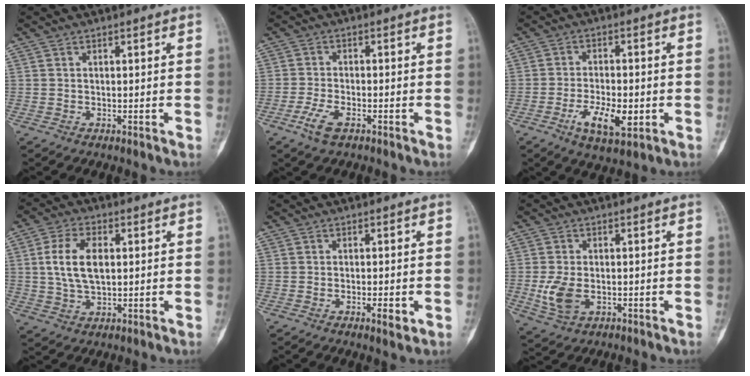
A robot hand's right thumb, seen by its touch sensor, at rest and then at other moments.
{"total": 4.4, "force": [-2.5, 1.8, 3.1], "torque": [-0.070, 0.007, -0.048]}
{"total": 8.3, "force": [-2.7, 3.5, 7.0], "torque": [-0.118, 0.003, -0.044]}
{"total": 9.5, "force": [1.4, 5.4, 7.7], "torque": [-0.143, 0.002, 0.029]}
{"total": 2.9, "force": [-1.0, 0.9, 2.5], "torque": [-0.037, -0.002, -0.012]}
{"total": 6.5, "force": [-1.1, 4.1, 5.0], "torque": [-0.106, -0.004, -0.015]}